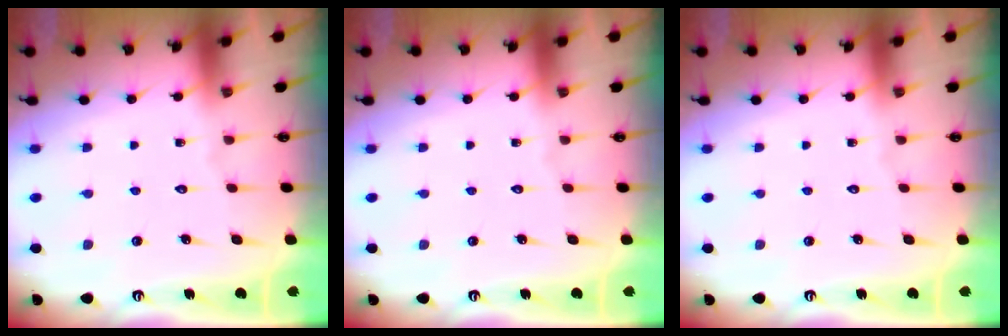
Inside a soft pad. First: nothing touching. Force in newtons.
{"total": 0.0}
{"total": 0.0}